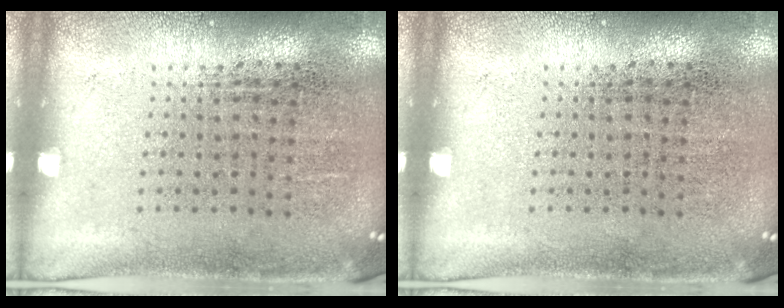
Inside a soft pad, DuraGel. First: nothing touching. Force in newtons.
{"total": 0.0}